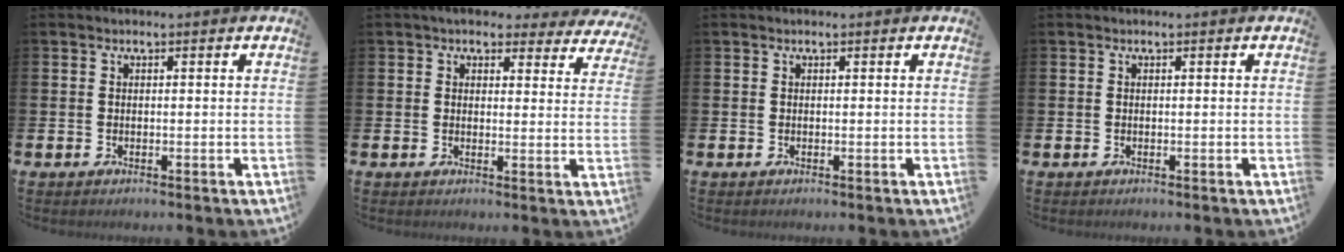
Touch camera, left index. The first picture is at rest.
{"total": 4.1, "force": [3.7, 1.6, 0.9], "torque": [-0.018, -0.018, 0.064]}
{"total": 0.0}
{"total": 0.0}